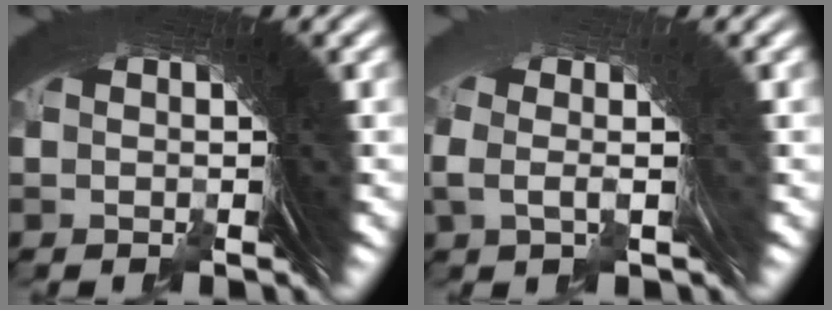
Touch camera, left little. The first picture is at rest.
{"total": 0.8, "force": [-0.1, 0.3, 0.7], "torque": [-0.017, -0.004, 0.003]}